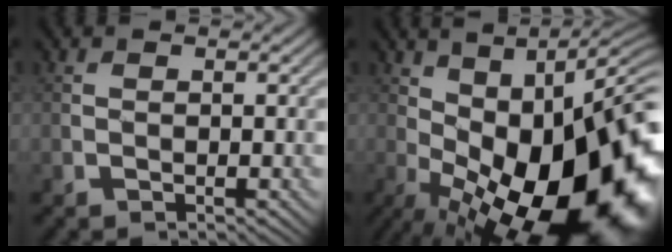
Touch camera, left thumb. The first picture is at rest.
{"total": 21.2, "force": [-3.6, 9.5, 18.7], "torque": [-0.272, -0.013, -0.058]}